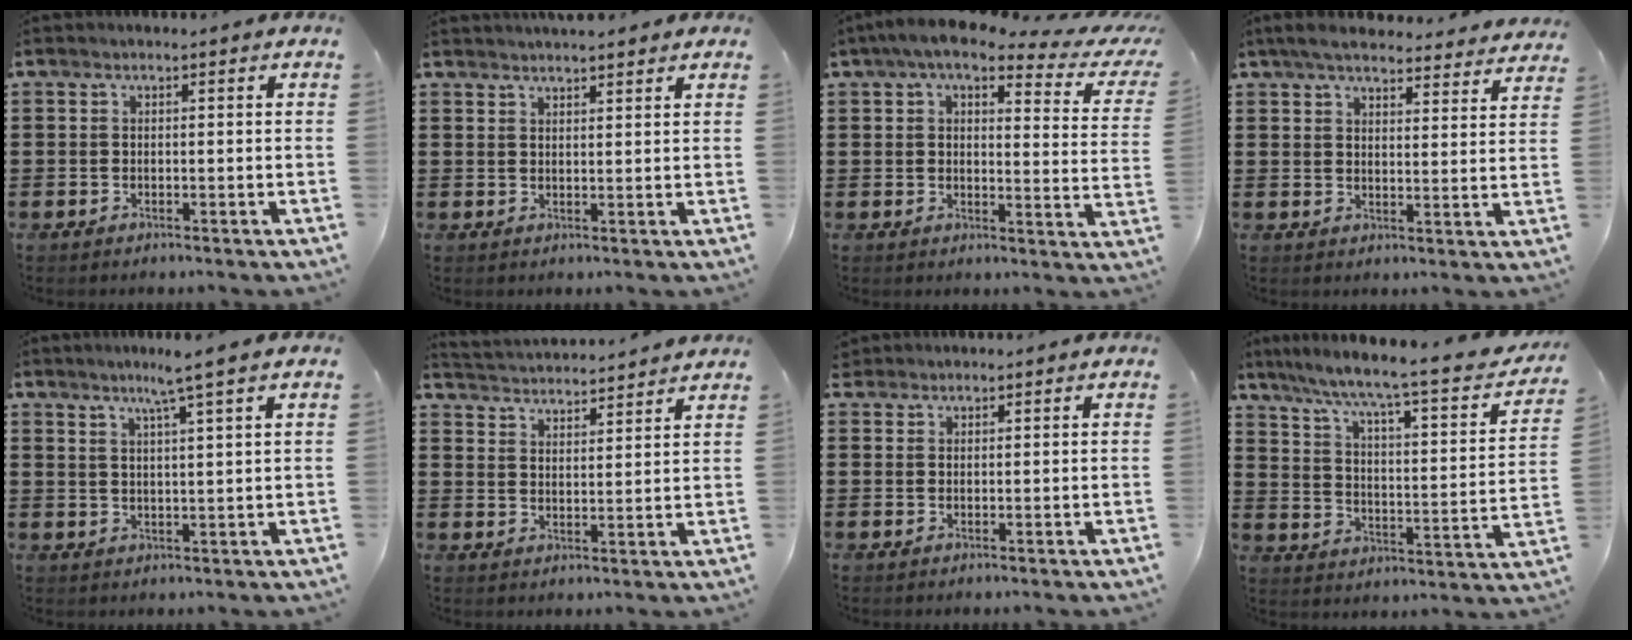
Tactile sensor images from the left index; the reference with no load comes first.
{"total": 2.4, "force": [2.4, 0.0, 0.5], "torque": [-0.014, -0.001, 0.045]}
{"total": 5.9, "force": [4.2, 1.1, 4.1], "torque": [-0.089, -0.016, 0.067]}
{"total": 4.8, "force": [4.5, 0.7, 1.7], "torque": [-0.051, -0.017, 0.079]}
{"total": 4.7, "force": [3.3, -1.0, 3.2], "torque": [-0.067, -0.006, 0.054]}
{"total": 3.1, "force": [3.1, -0.3, -0.6], "torque": [-0.006, -0.022, 0.050]}
{"total": 1.3, "force": [1.1, 0.6, 0.1], "torque": [-0.005, 0.004, 0.023]}
{"total": 6.6, "force": [4.8, 0.1, 4.5], "torque": [-0.107, -0.040, 0.069]}